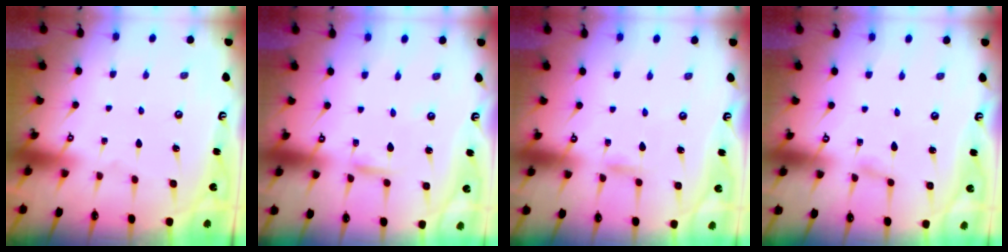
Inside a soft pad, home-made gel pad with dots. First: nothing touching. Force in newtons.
{"total": 2.4, "press": 2.4, "slide": 0.0}
{"total": 2.7, "press": 2.7, "slide": 0.2}
{"total": 1.1, "press": 1.1, "slide": 0.1}